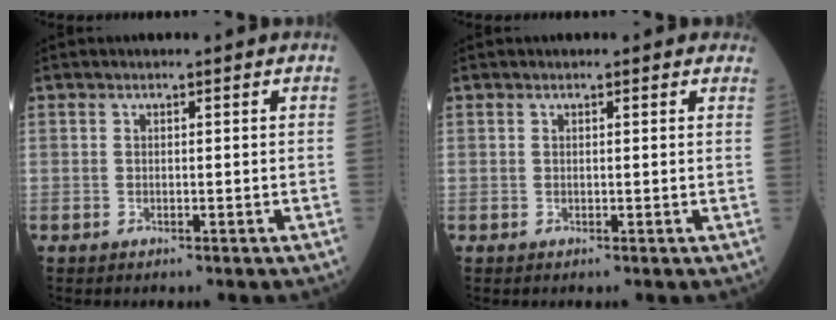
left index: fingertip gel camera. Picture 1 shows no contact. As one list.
[{"total": 0.6, "force": [0.5, 0.4, 0.1], "torque": [-0.005, 0.000, -0.002]}]